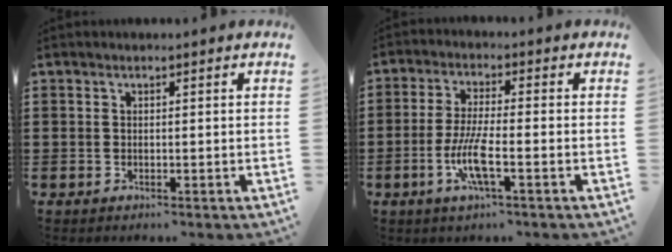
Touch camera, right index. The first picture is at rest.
{"total": 7.1, "force": [-2.6, 1.4, 6.5], "torque": [-0.140, -0.013, -0.053]}